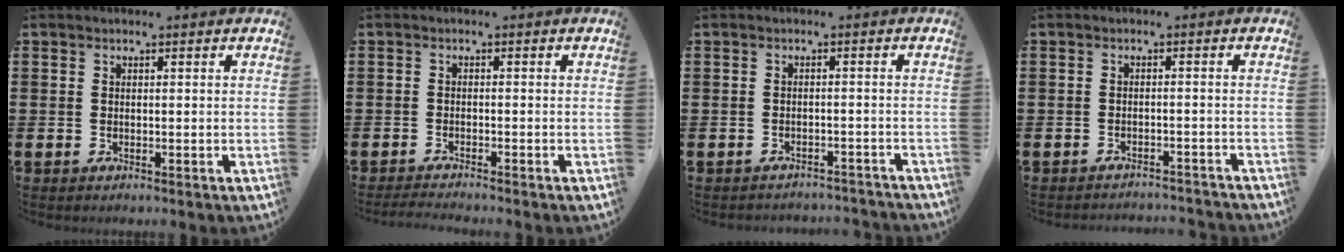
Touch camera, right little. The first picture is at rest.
{"total": 1.3, "force": [-1.2, -0.1, 0.4], "torque": [-0.006, 0.001, -0.024]}
{"total": 1.5, "force": [-1.5, 0.0, -0.1], "torque": [-0.003, 0.004, -0.032]}
{"total": 1.5, "force": [-1.5, -0.1, -0.1], "torque": [-0.003, 0.004, -0.032]}